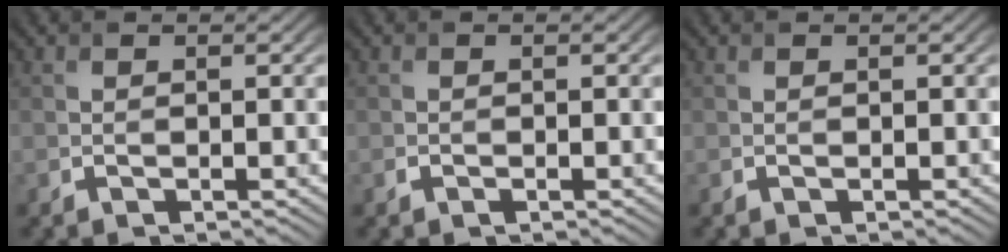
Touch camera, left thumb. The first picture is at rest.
{"total": 0.5, "force": [-0.3, 0.3, 0.3], "torque": [-0.007, -0.003, -0.005]}
{"total": 0.0}